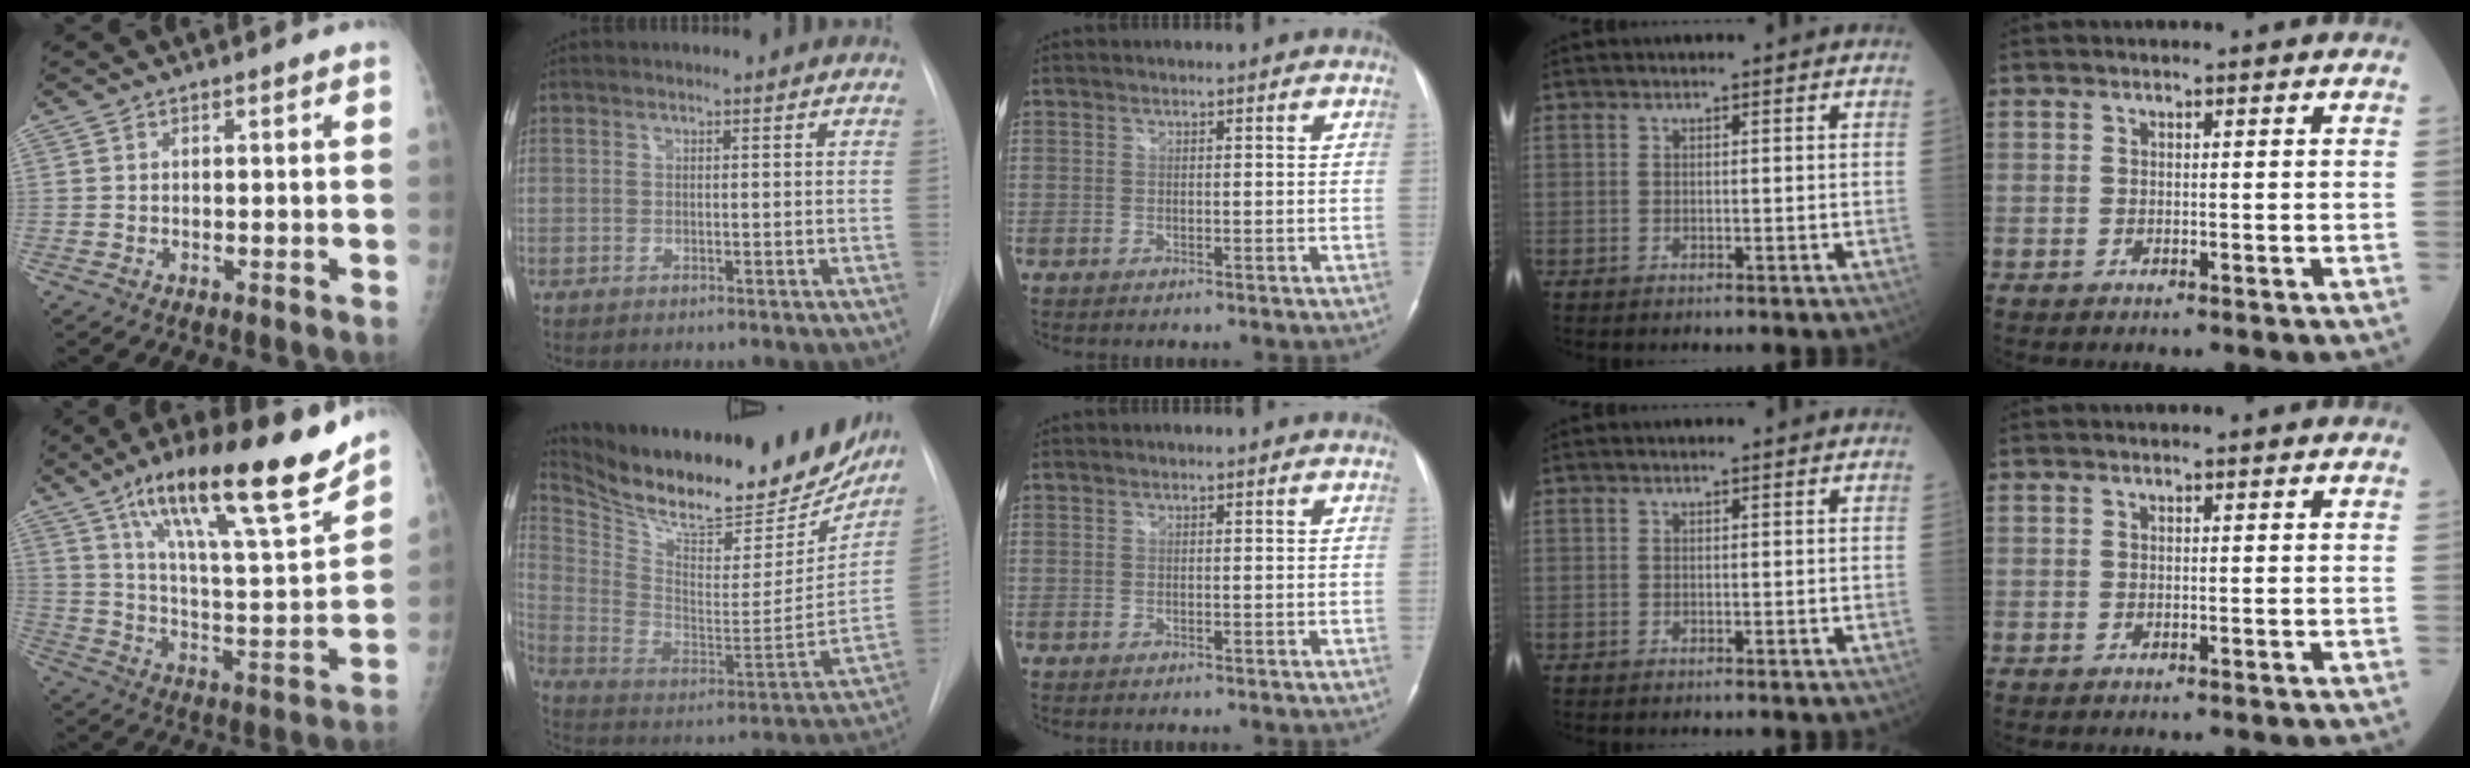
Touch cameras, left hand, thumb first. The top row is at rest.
{"thumb": {"total": 24.1, "force": [16.4, 4.2, 17.1], "torque": [-0.255, -0.065, 0.273]}, "index": {"total": 27.4, "force": [23.2, 7.4, 12.6], "torque": [-0.218, -0.045, 0.335]}}